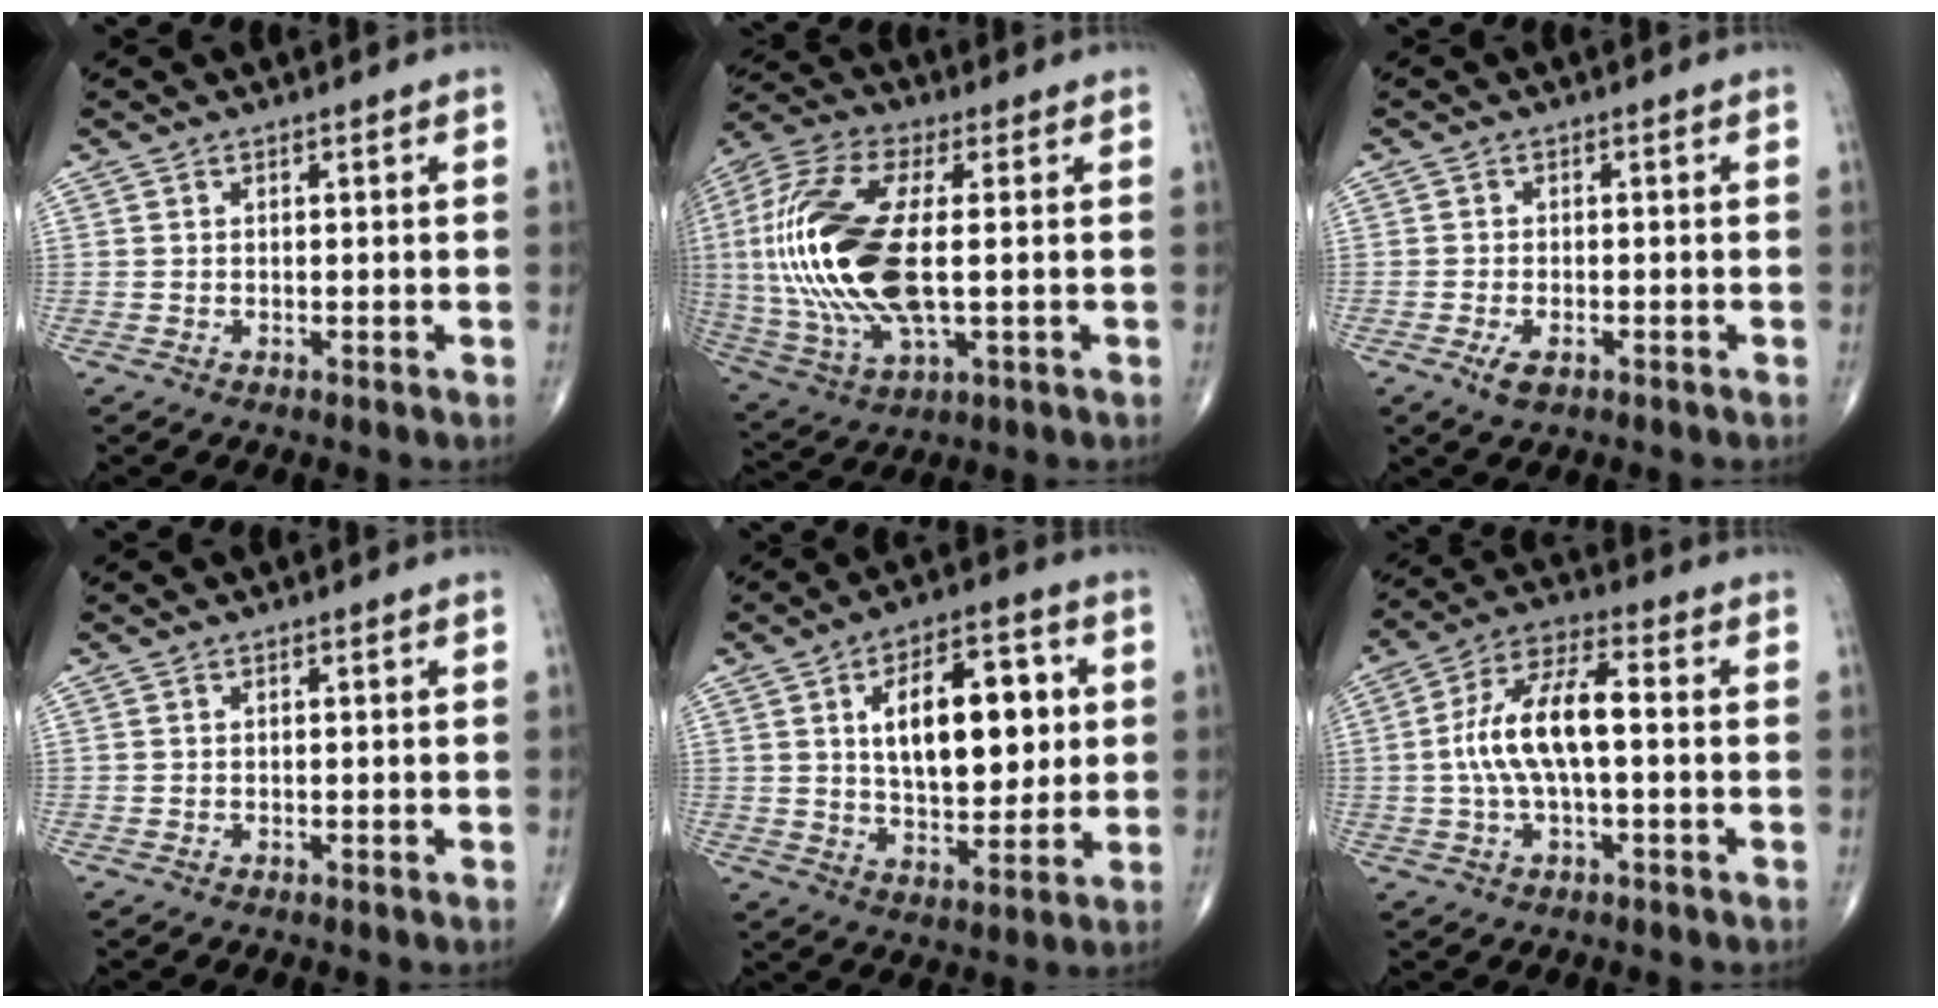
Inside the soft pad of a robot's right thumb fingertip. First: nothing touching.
{"total": 23.5, "force": [0.5, 9.7, 21.4], "torque": [-0.487, -0.005, 0.011]}
{"total": 2.5, "force": [-1.2, 1.2, 1.8], "torque": [-0.033, 0.003, -0.020]}
{"total": 0.0}
{"total": 16.7, "force": [3.3, 8.6, 13.9], "torque": [-0.173, -0.005, 0.053]}
{"total": 12.2, "force": [-0.2, 4.8, 11.2], "torque": [-0.226, 0.035, -0.009]}